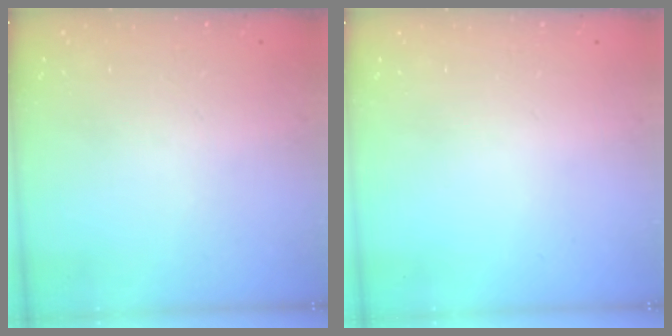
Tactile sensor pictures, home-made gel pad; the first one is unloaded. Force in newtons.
{"total": 0.0}